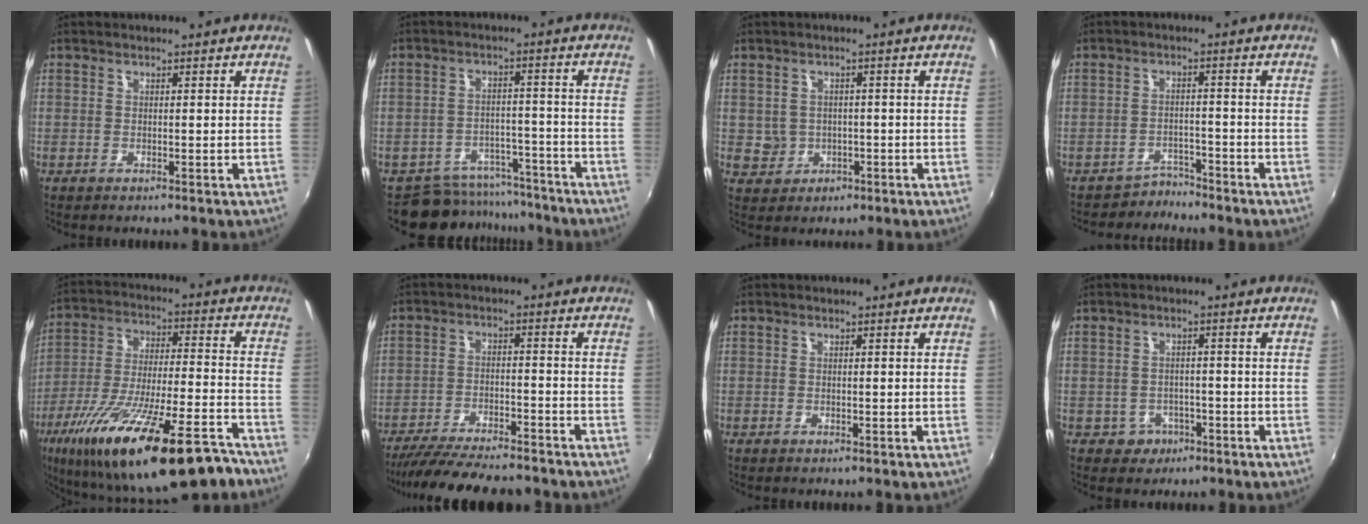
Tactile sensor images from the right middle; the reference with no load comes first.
{"total": 10.9, "force": [-9.7, 4.8, 1.5], "torque": [-0.041, 0.023, -0.128]}
{"total": 4.5, "force": [-0.6, 4.4, 1.1], "torque": [-0.029, 0.004, 0.002]}
{"total": 3.3, "force": [-3.1, 0.8, -0.8], "torque": [0.014, 0.006, -0.054]}
{"total": 28.0, "force": [-19.4, 6.4, 19.2], "torque": [-0.345, -0.063, -0.297]}
{"total": 16.6, "force": [-14.5, 3.2, 7.4], "torque": [-0.151, -0.030, -0.221]}
{"total": 0.0}
{"total": 4.0, "force": [-2.0, 3.5, 0.5], "torque": [-0.023, 0.006, -0.025]}